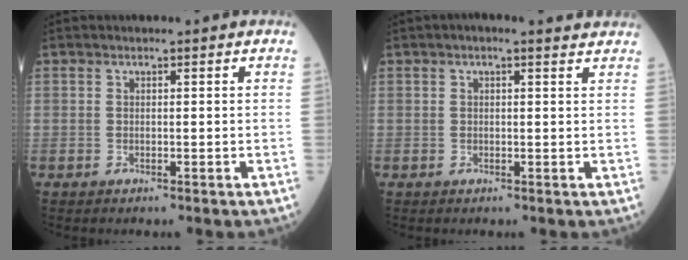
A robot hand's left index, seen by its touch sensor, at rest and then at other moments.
{"total": 3.6, "force": [2.9, 0.6, 2.1], "torque": [-0.033, 0.021, 0.030]}